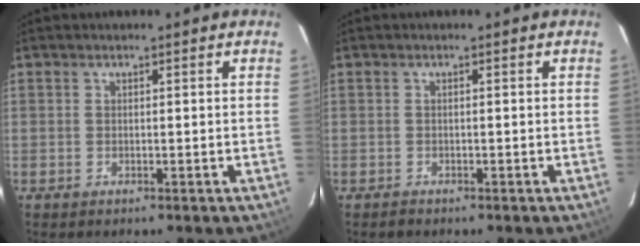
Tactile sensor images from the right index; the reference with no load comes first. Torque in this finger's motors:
{"motor_torque": [-0.02, -0.09, 0.09, 0.01]}